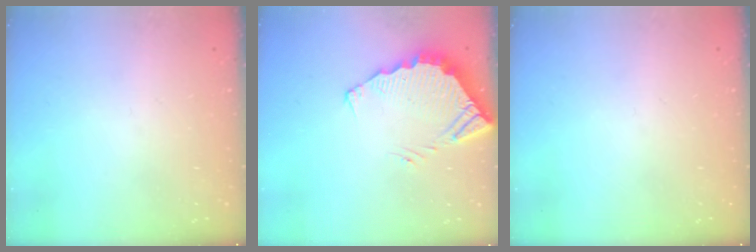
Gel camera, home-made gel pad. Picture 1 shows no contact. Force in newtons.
{"total": 4.8, "press": 4.8, "slide": 0.3}
{"total": 0.0}